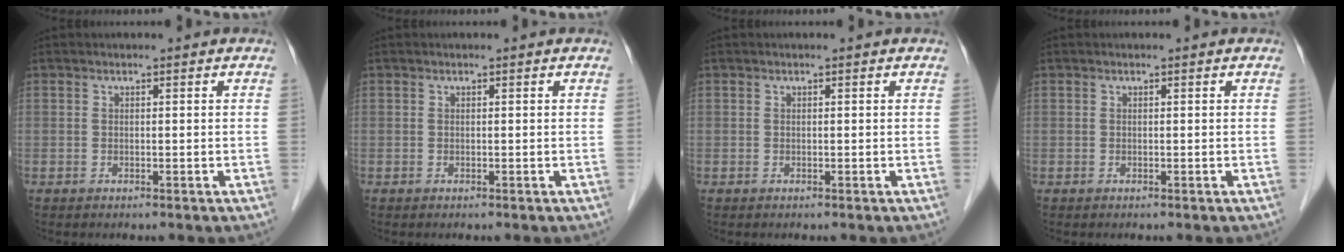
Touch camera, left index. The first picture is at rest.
{"total": 0.0}
{"total": 0.0}
{"total": 0.0}